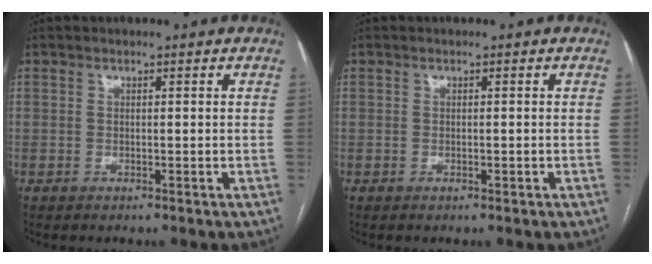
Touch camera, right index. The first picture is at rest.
{"total": 0.5, "force": [-0.2, 0.1, 0.5], "torque": [-0.013, -0.002, 0.000]}